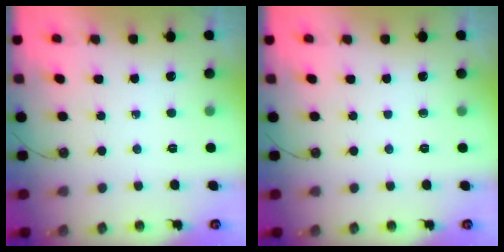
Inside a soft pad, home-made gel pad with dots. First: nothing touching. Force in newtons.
{"total": 0.0}